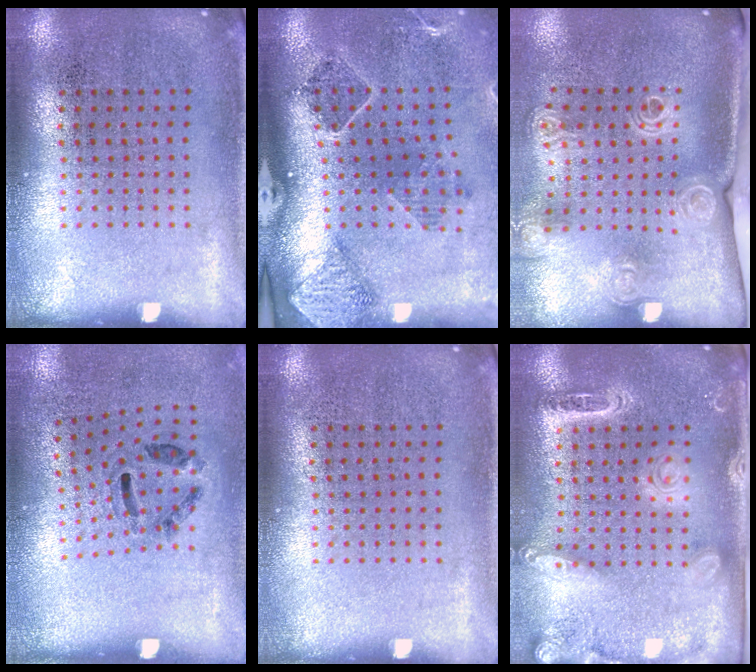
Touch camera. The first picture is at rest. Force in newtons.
{"total": 1.7, "press": 1.6, "slide": 0.4}
{"total": 2.1, "press": 1.5, "slide": 1.4}
{"total": 1.3, "press": 0.7, "slide": 1.0}
{"total": 0.0}
{"total": 2.3, "press": 2.0, "slide": 1.2}